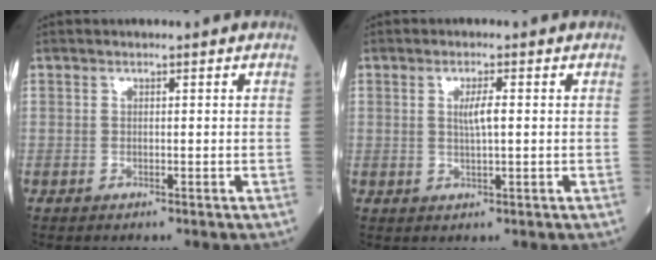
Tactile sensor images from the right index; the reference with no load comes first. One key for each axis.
{"total": 2.7, "fx": 0.4, "fy": 0.2, "fz": 2.7, "tx": -0.051, "ty": -0.002, "tz": 0.007}